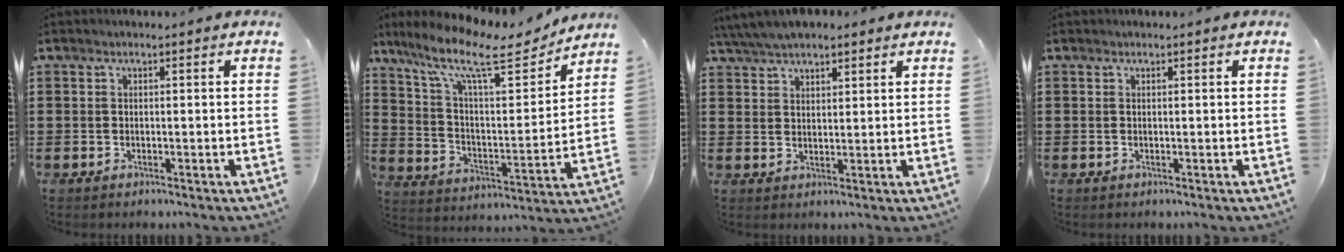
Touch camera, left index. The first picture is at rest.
{"total": 13.8, "force": [10.5, 3.1, 8.5], "torque": [-0.187, -0.057, 0.174]}
{"total": 5.3, "force": [4.7, 1.4, 1.9], "torque": [-0.052, -0.004, 0.088]}
{"total": 0.0}